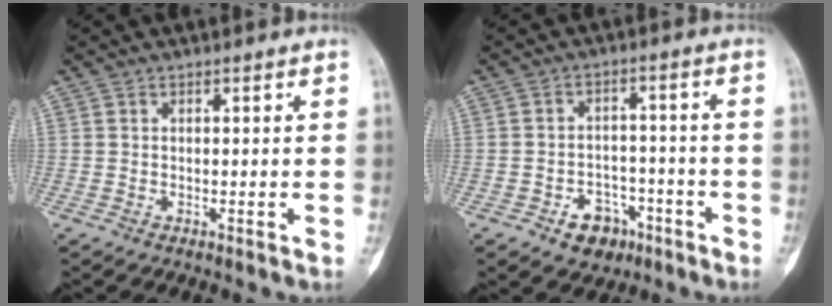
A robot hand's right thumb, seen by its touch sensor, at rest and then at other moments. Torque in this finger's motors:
{"motor_torque": [1.32, 0.80, 0.67, -0.83, 0.10]}